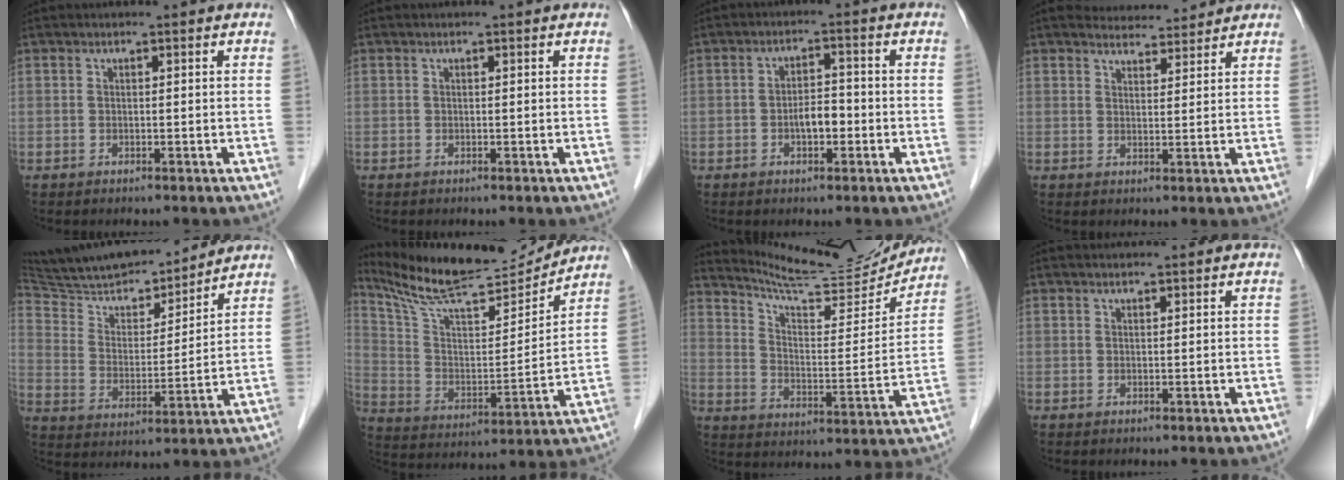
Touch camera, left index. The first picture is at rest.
{"total": 0.0}
{"total": 3.8, "force": [-2.1, 1.5, 2.8], "torque": [-0.048, 0.003, -0.036]}
{"total": 4.1, "force": [4.0, 0.9, 0.3], "torque": [-0.004, 0.007, 0.056]}
{"total": 17.7, "force": [16.2, 3.0, 6.5], "torque": [-0.111, 0.000, 0.269]}
{"total": 17.5, "force": [16.3, 1.4, 6.0], "torque": [-0.119, -0.015, 0.271]}
{"total": 16.3, "force": [15.8, 0.8, 4.0], "torque": [-0.072, -0.050, 0.226]}
{"total": 0.0}